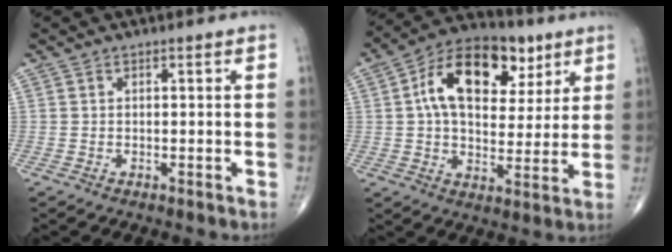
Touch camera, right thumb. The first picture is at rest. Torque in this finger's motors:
{"motor_torque": [0.05, 0.52, 1.34, 0.48, 0.09]}